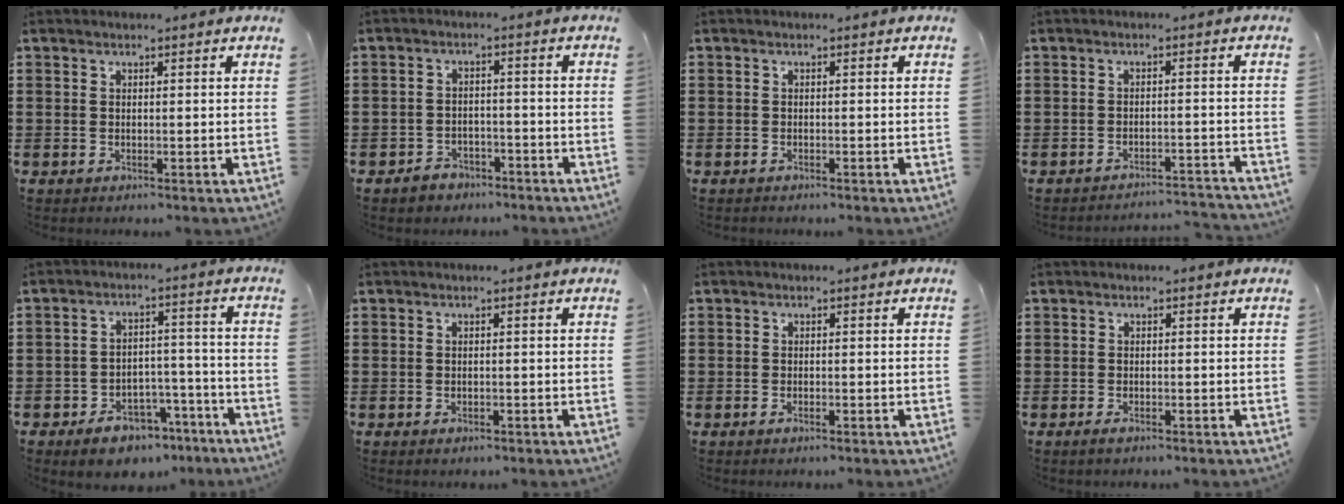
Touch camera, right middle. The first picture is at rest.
{"total": 2.8, "force": [-2.6, 1.0, -0.1], "torque": [-0.008, 0.001, -0.056]}
{"total": 0.8, "force": [-0.7, 0.4, -0.1], "torque": [0.000, 0.001, -0.016]}
{"total": 2.8, "force": [-2.7, -0.2, 0.3], "torque": [-0.009, -0.001, -0.057]}
{"total": 6.2, "force": [-5.4, 2.7, 1.7], "torque": [-0.025, 0.027, -0.101]}
{"total": 0.6, "force": [-0.5, 0.3, 0.0], "torque": [-0.003, 0.000, -0.011]}
{"total": 0.8, "force": [-0.6, 0.4, 0.2], "torque": [-0.006, -0.001, -0.012]}
{"total": 0.9, "force": [-0.6, 0.5, 0.4], "torque": [-0.009, -0.001, -0.012]}